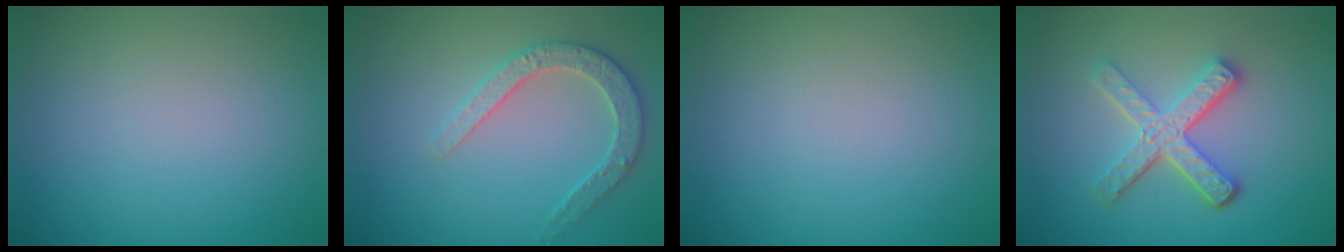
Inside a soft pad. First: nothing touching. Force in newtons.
{"total": 3.0, "press": 3.0, "slide": 0.3}
{"total": 0.0}
{"total": 4.7, "press": 3.5, "slide": 3.2}